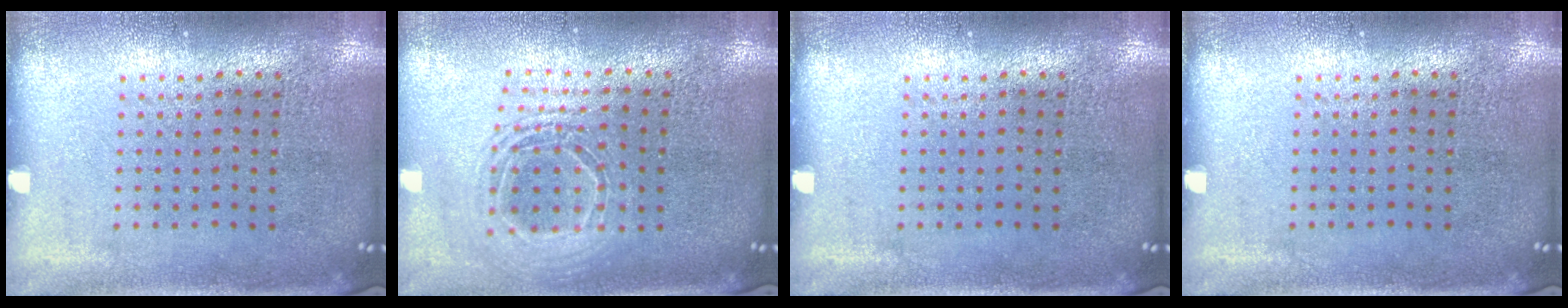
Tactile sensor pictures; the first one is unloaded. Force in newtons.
{"total": 1.7, "press": 1.4, "slide": 0.9}
{"total": 0.0}
{"total": 0.0}